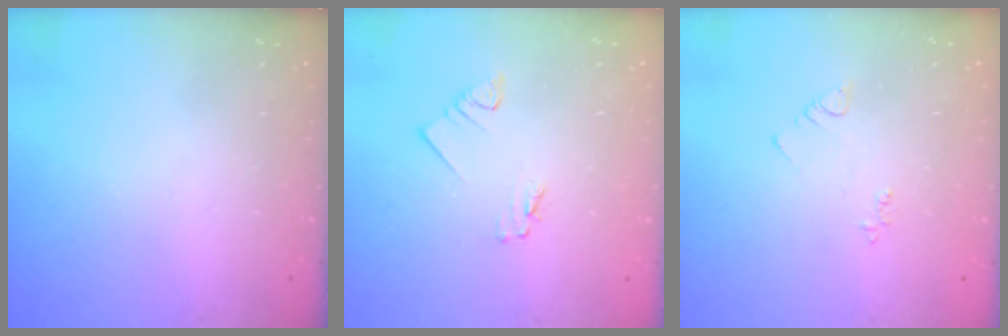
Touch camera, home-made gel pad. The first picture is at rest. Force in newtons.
{"total": 1.8, "press": 1.7, "slide": 0.2}
{"total": 3.9, "press": 3.8, "slide": 0.7}